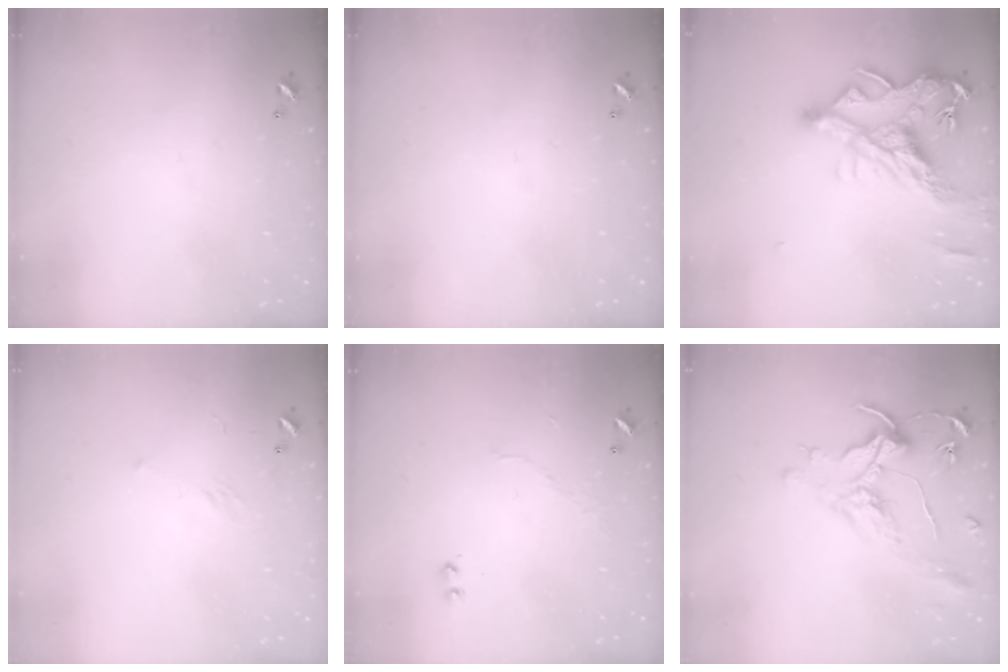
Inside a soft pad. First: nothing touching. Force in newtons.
{"total": 0.0}
{"total": 13.6, "press": 13.5, "slide": 1.9}
{"total": 7.3, "press": 7.2, "slide": 1.0}
{"total": 5.6, "press": 5.6, "slide": 0.4}
{"total": 1.5, "press": 1.3, "slide": 0.7}